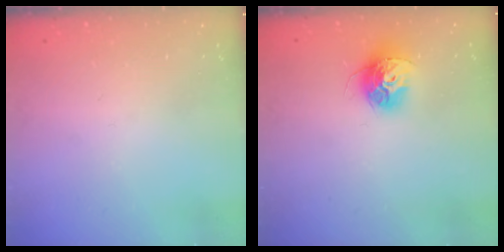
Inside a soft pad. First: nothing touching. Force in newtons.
{"total": 12.2, "press": 12.1, "slide": 1.0}